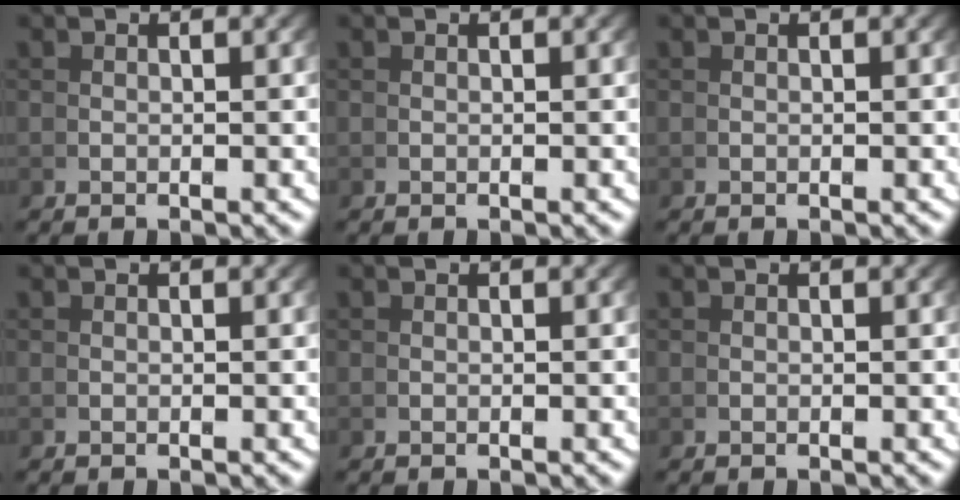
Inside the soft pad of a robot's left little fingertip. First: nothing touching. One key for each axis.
{"total": 0.0}
{"total": 0.0}
{"total": 0.0}
{"total": 0.0}
{"total": 0.0}